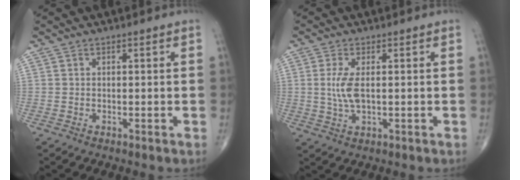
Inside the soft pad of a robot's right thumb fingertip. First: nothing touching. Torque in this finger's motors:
{"motor_torque": [-0.08, 0.42, 0.44, 0.39, 0.01]}